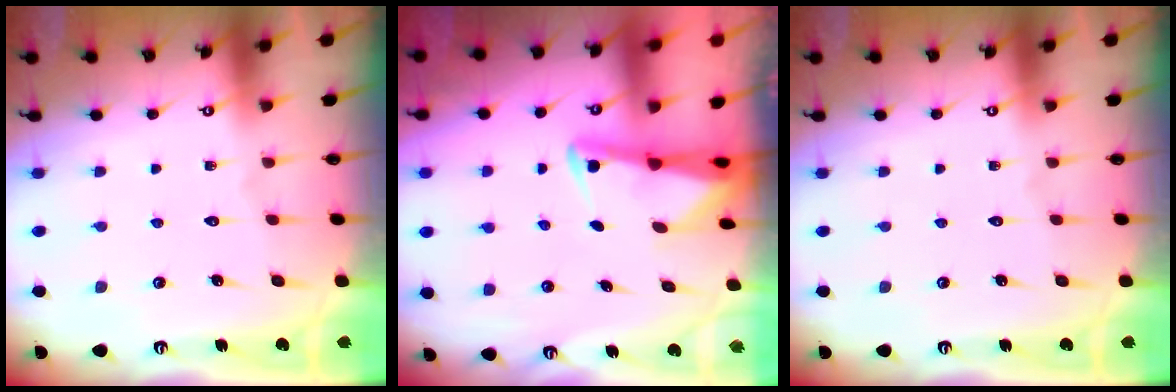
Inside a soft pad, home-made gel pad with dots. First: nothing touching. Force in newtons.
{"total": 2.5, "press": 2.5, "slide": 0.2}
{"total": 0.0}